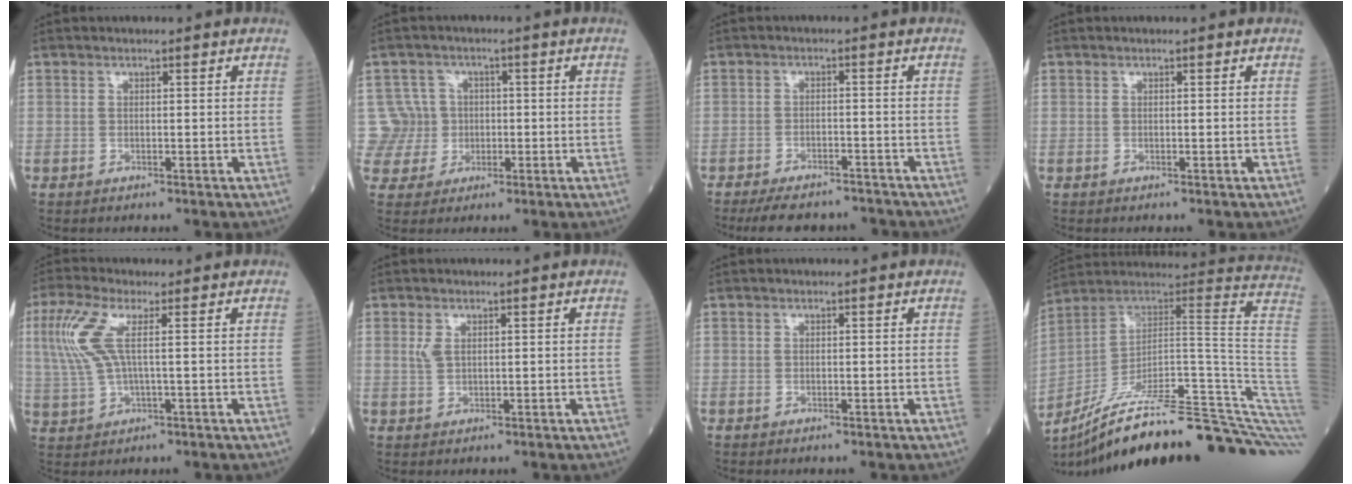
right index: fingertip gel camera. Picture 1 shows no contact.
{"total": 6.2, "force": [0.3, 6.2, -0.3], "torque": [0.015, 0.019, 0.008]}
{"total": 9.2, "force": [-8.4, 2.5, 2.9], "torque": [-0.040, 0.000, -0.117]}
{"total": 0.0}
{"total": 7.1, "force": [1.6, 1.6, 6.7], "torque": [-0.178, 0.012, 0.034]}
{"total": 1.7, "force": [0.7, 0.8, 1.3], "torque": [-0.030, 0.001, 0.017]}
{"total": 0.0}
{"total": 33.7, "force": [-24.8, 1.4, 22.8], "torque": [-0.189, 0.001, -0.348]}